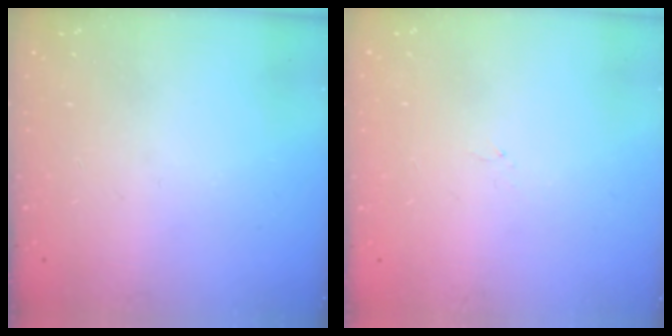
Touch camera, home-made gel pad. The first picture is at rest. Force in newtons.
{"total": 0.0}